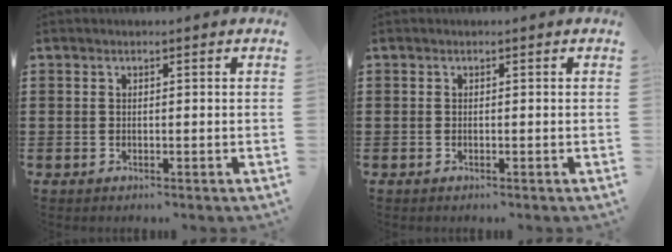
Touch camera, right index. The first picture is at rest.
{"total": 0.0}